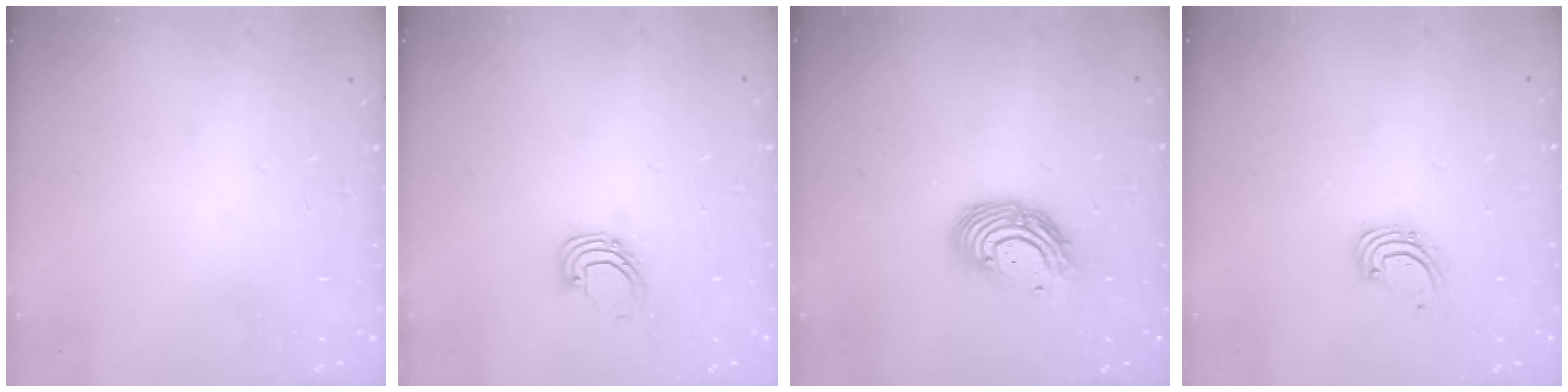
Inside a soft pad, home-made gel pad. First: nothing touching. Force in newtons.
{"total": 2.6, "press": 2.6, "slide": 0.2}
{"total": 10.7, "press": 10.6, "slide": 0.9}
{"total": 1.6, "press": 1.6, "slide": 0.1}